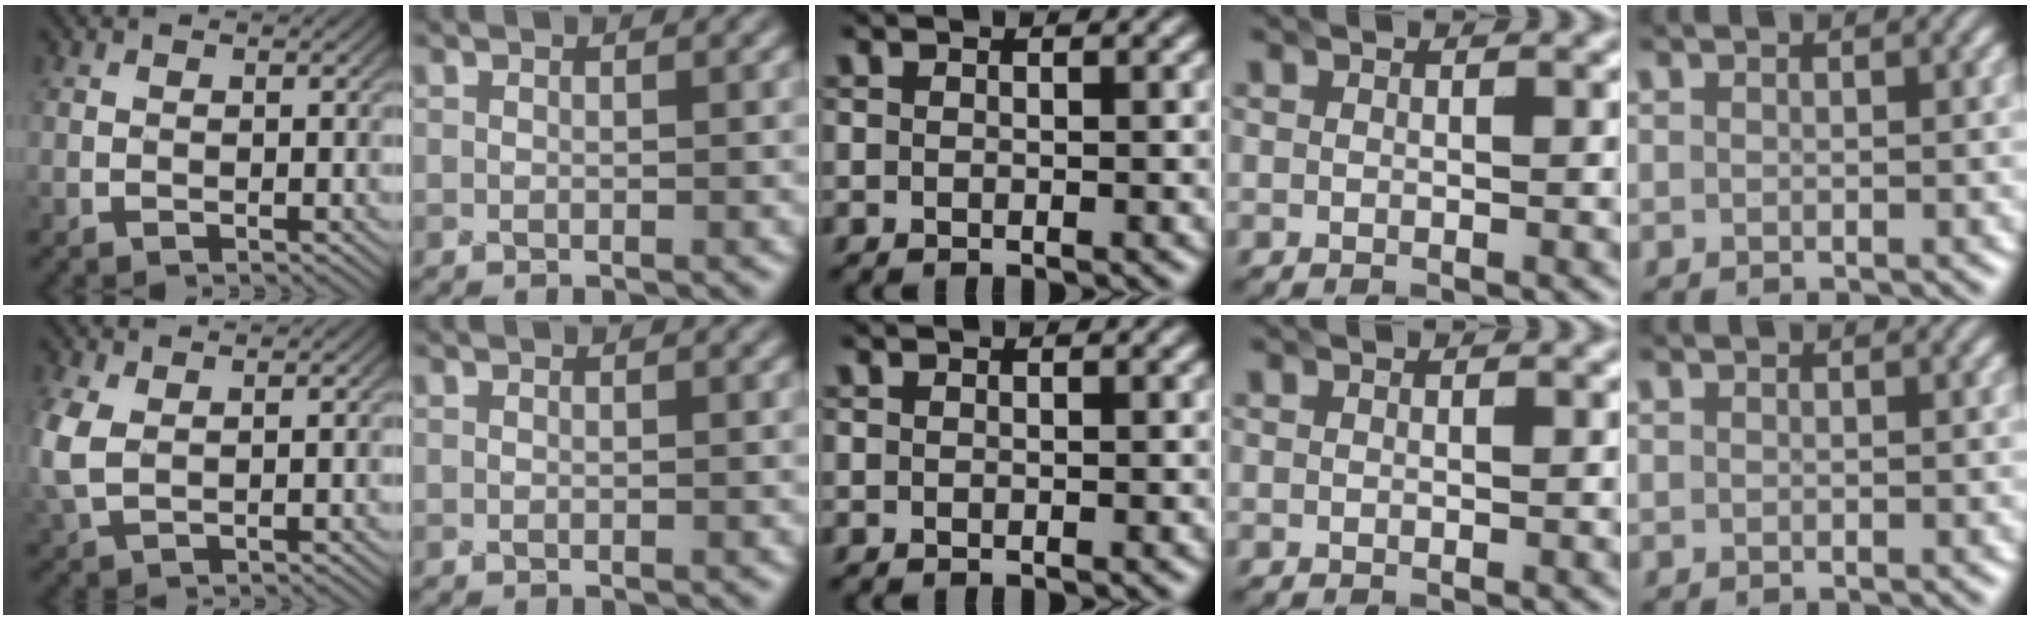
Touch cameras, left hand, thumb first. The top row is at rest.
{"thumb": {"total": 5.9, "force": [1.1, 4.0, 4.3], "torque": [-0.149, 0.002, 0.025]}}